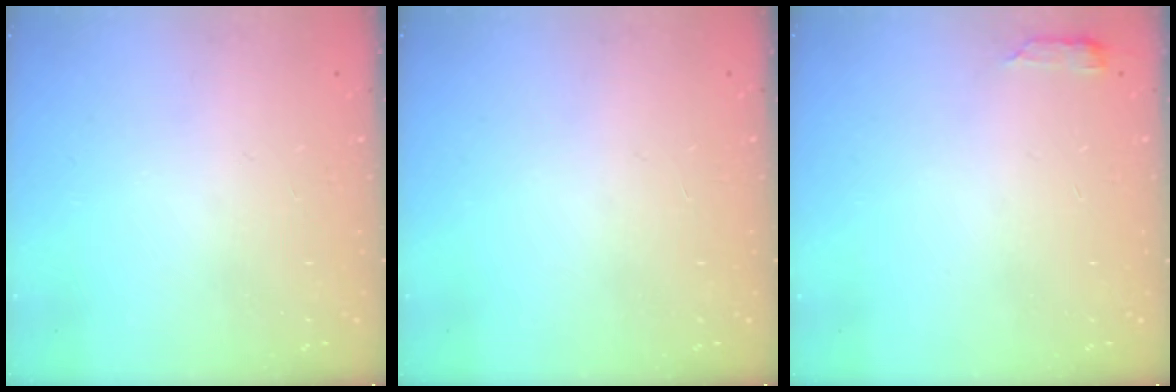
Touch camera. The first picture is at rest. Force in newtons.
{"total": 0.0}
{"total": 2.9, "press": 2.8, "slide": 0.6}